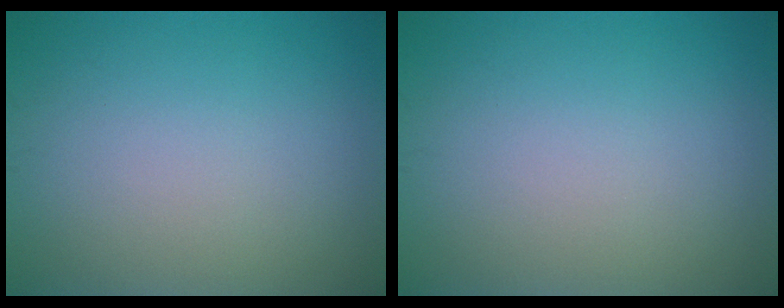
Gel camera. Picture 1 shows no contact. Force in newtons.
{"total": 0.0}